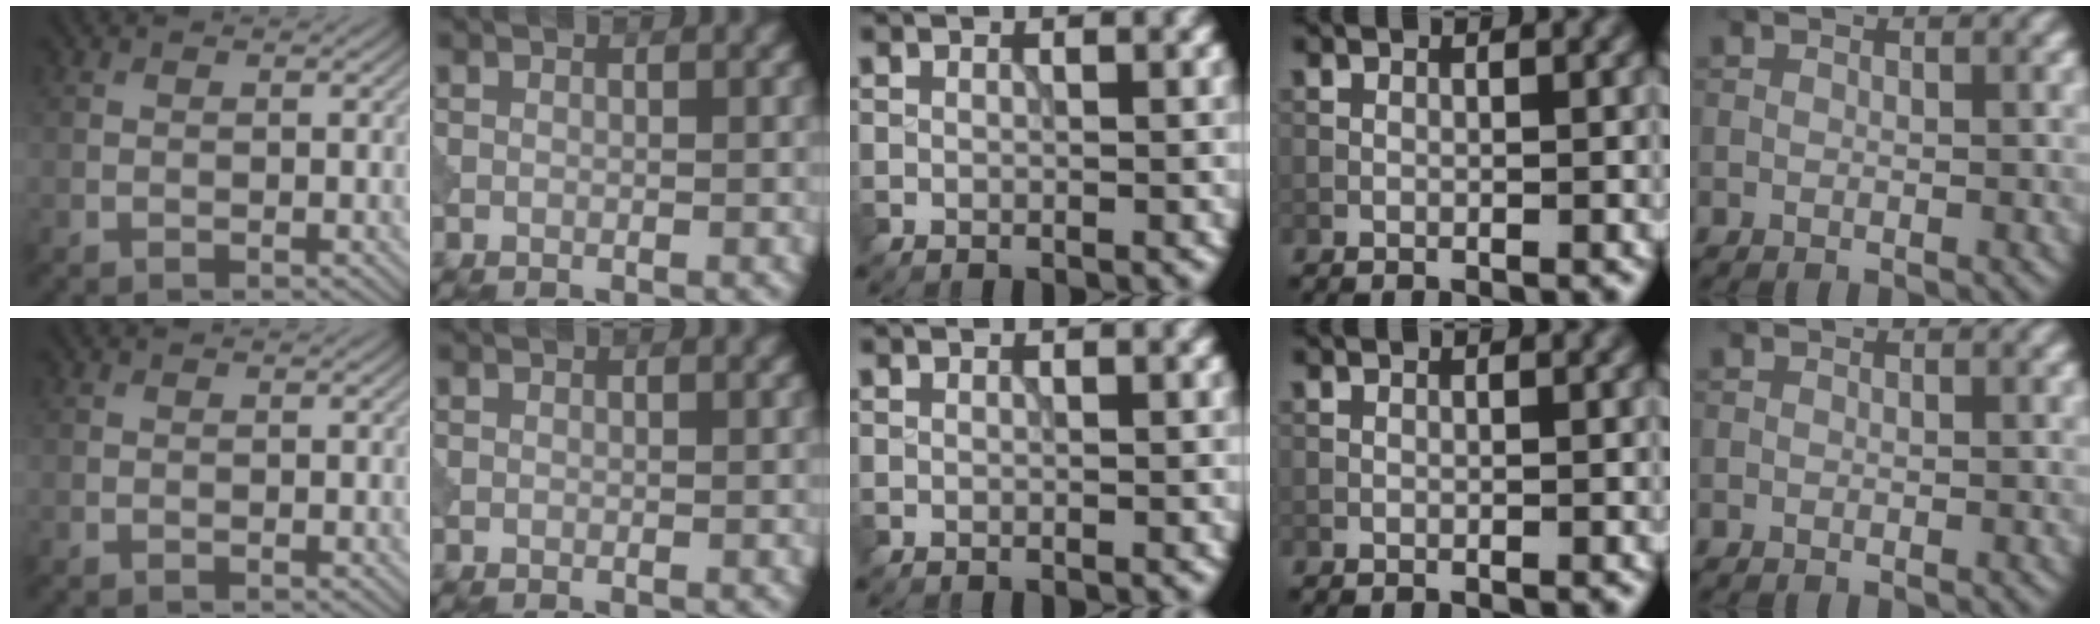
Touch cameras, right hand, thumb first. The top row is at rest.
{}